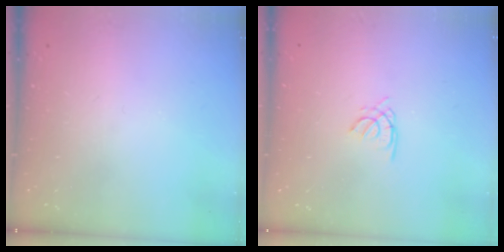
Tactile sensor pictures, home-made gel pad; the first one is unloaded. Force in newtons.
{"total": 1.5, "press": 1.4, "slide": 0.4}